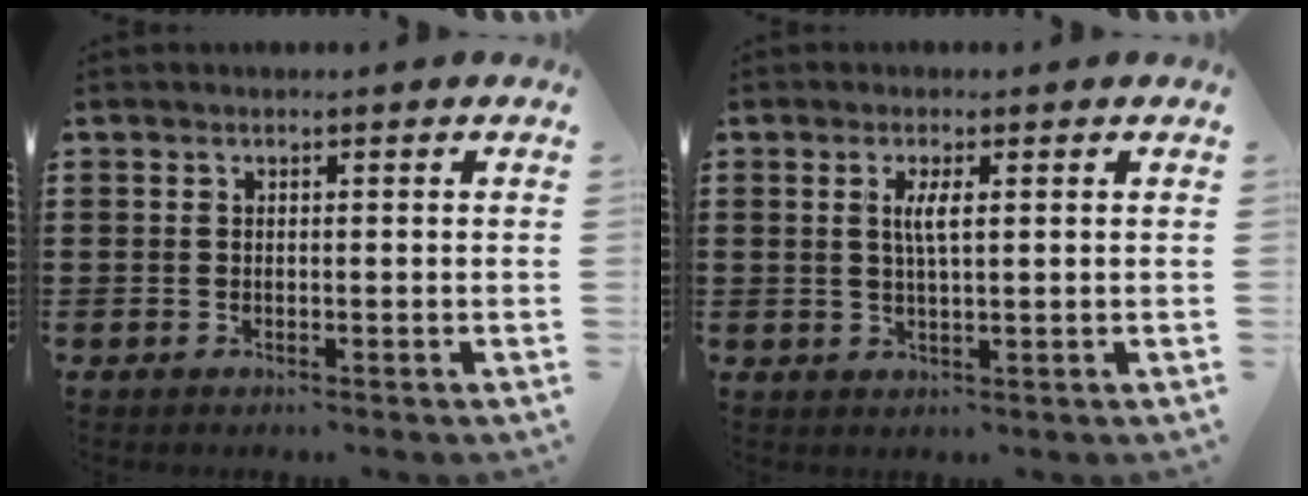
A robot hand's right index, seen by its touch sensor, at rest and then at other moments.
{"total": 2.8, "force": [0.7, 0.5, 2.7], "torque": [-0.055, 0.003, 0.009]}